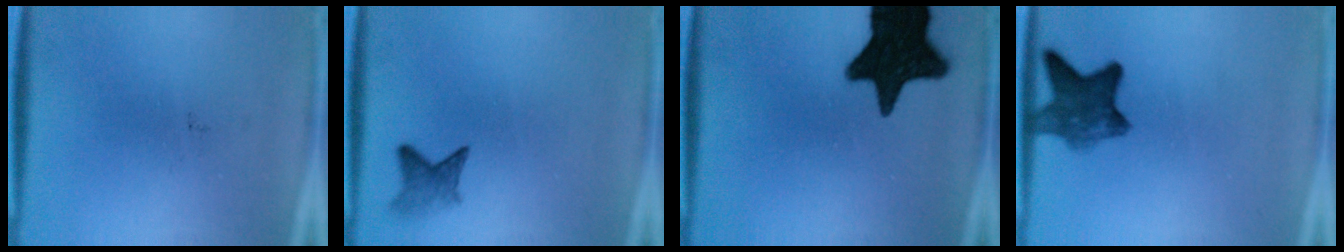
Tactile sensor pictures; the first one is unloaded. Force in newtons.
{"total": 2.4}
{"total": 17.7}
{"total": 7.0}